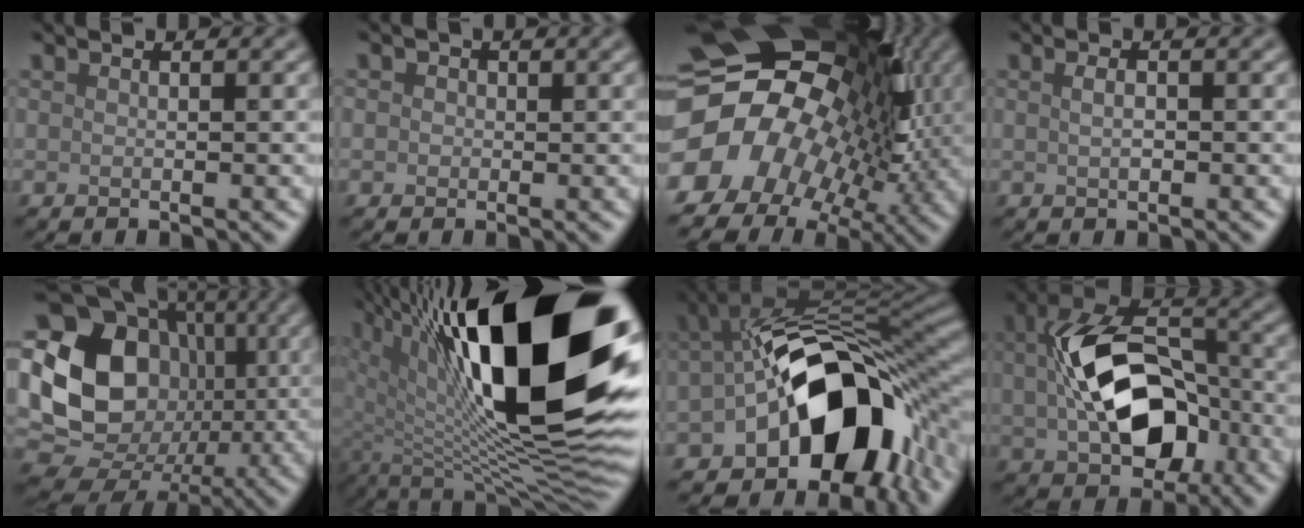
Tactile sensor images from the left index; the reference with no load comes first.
{"total": 1.4, "force": [0.4, 1.2, 0.5], "torque": [0.006, 0.004, -0.007]}
{"total": 21.1, "force": [-0.6, 17.7, 11.6], "torque": [-0.207, 0.003, -0.034]}
{"total": 1.1, "force": [0.1, 0.4, 1.0], "torque": [-0.020, 0.000, 0.004]}
{"total": 16.0, "force": [0.2, 13.4, 8.7], "torque": [-0.149, 0.006, -0.008]}
{"total": 20.6, "force": [6.0, 8.2, 17.9], "torque": [-0.269, 0.010, 0.106]}
{"total": 14.7, "force": [-3.9, 8.8, 11.1], "torque": [-0.146, -0.004, -0.066]}
{"total": 11.2, "force": [-0.5, 7.3, 8.6], "torque": [-0.153, -0.002, -0.002]}